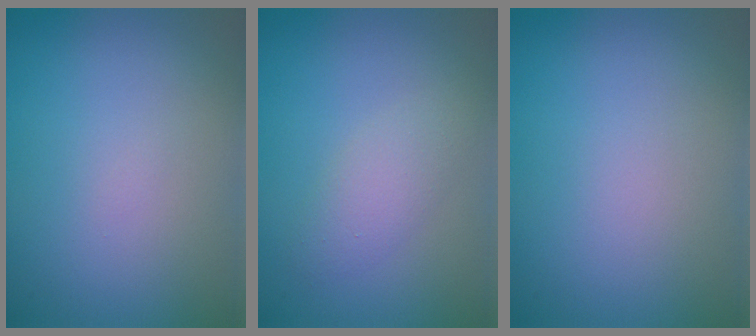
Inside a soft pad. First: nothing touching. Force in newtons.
{"total": 2.3, "press": 2.3, "slide": 0.2}
{"total": 0.0}